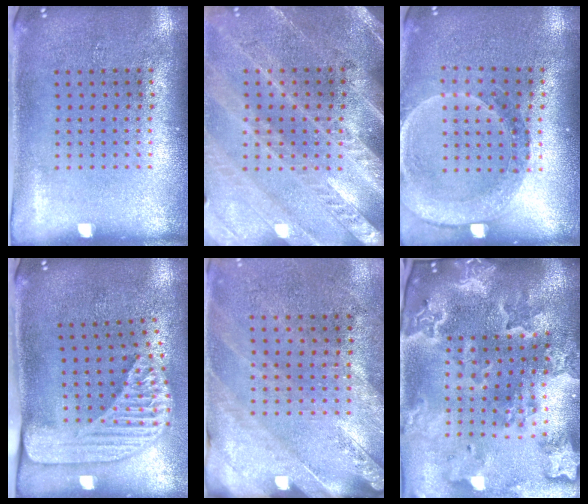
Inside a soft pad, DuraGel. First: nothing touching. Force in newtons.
{"total": 2.9, "press": 2.7, "slide": 1.1}
{"total": 1.5, "press": 1.5, "slide": 0.3}
{"total": 2.4, "press": 1.7, "slide": 1.6}
{"total": 2.5, "press": 2.0, "slide": 1.5}
{"total": 4.5, "press": 3.6, "slide": 2.6}